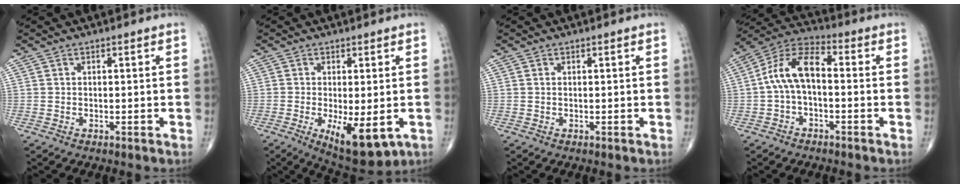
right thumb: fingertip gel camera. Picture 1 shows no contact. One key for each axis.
{"total": 9.9, "fx": -2.8, "fy": 3.8, "fz": 8.7, "tx": -0.128, "ty": -0.019, "tz": -0.032}
{"total": 0.0}
{"total": 10.4, "fx": -0.5, "fy": 5.5, "fz": 8.8, "tx": -0.165, "ty": 0.039, "tz": -0.020}